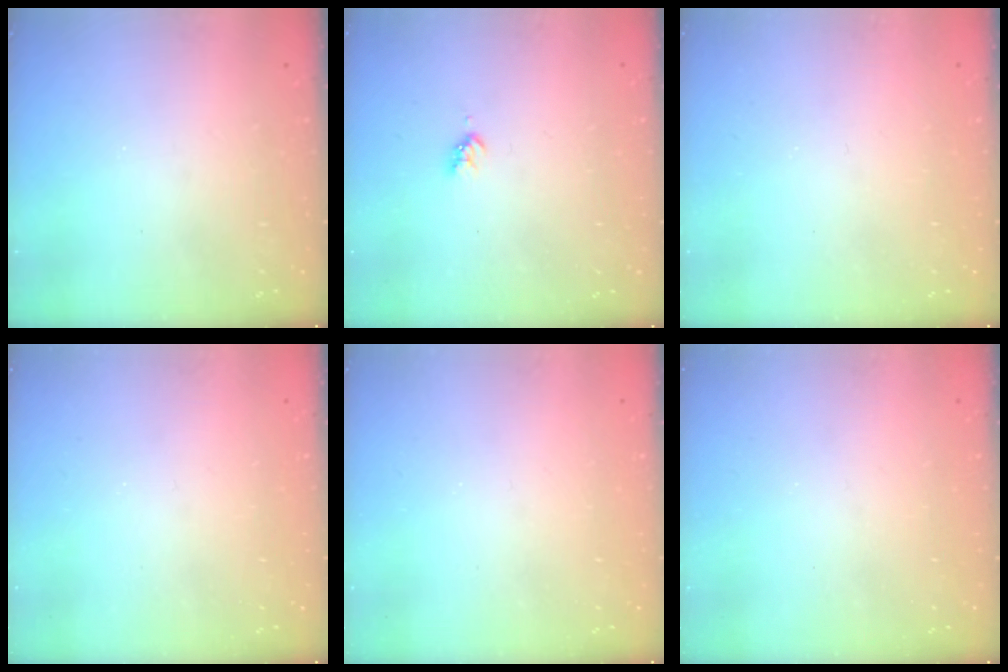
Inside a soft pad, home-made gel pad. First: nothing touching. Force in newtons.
{"total": 3.0, "press": 3.0, "slide": 0.4}
{"total": 0.0}
{"total": 0.0}
{"total": 0.0}
{"total": 0.0}